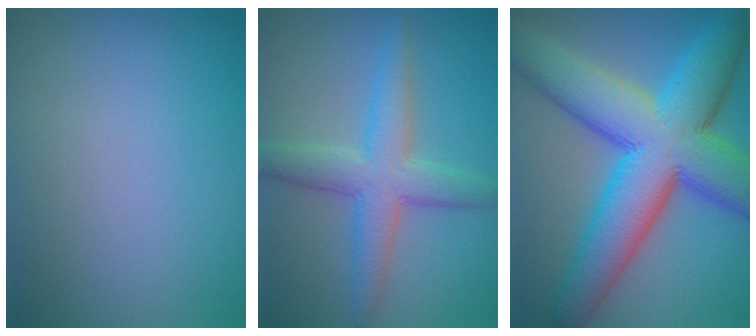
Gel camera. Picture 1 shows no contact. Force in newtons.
{"total": 5.1, "press": 5.1, "slide": 0.2}
{"total": 14.3, "press": 14.3, "slide": 0.4}